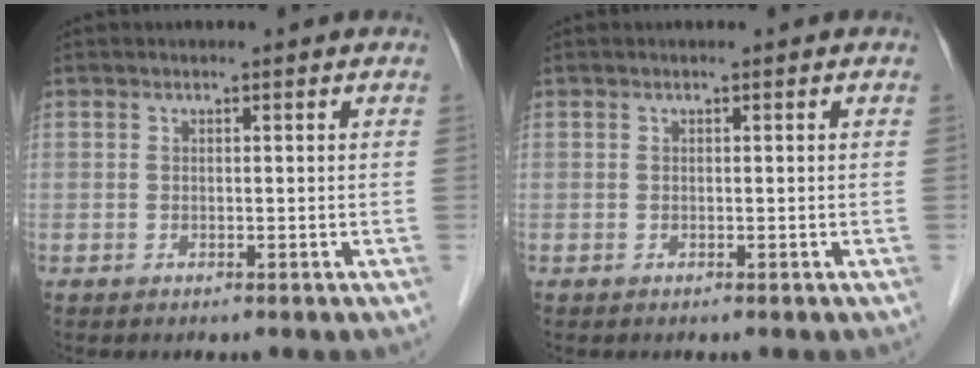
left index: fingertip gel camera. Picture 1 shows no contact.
{"total": 0.0}